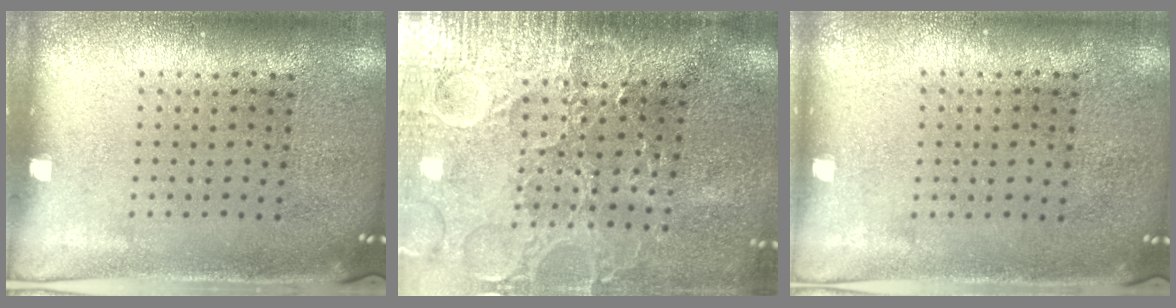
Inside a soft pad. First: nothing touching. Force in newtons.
{"total": 4.3, "press": 3.8, "slide": 1.9}
{"total": 0.0}